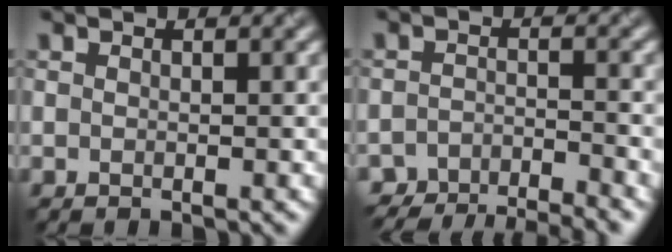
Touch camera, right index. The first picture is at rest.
{"total": 4.8, "force": [-4.7, 0.3, 0.4], "torque": [-0.005, -0.007, -0.077]}